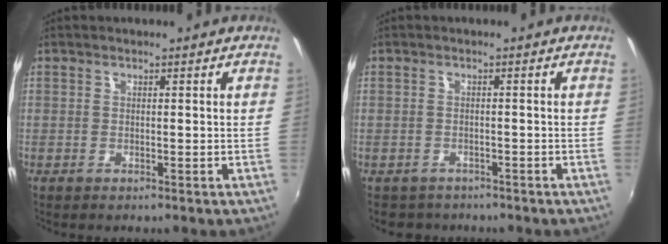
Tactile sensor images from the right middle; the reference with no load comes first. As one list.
[{"total": 3.0, "force": [-2.4, 1.8, 0.2], "torque": [-0.013, -0.007, -0.036]}]